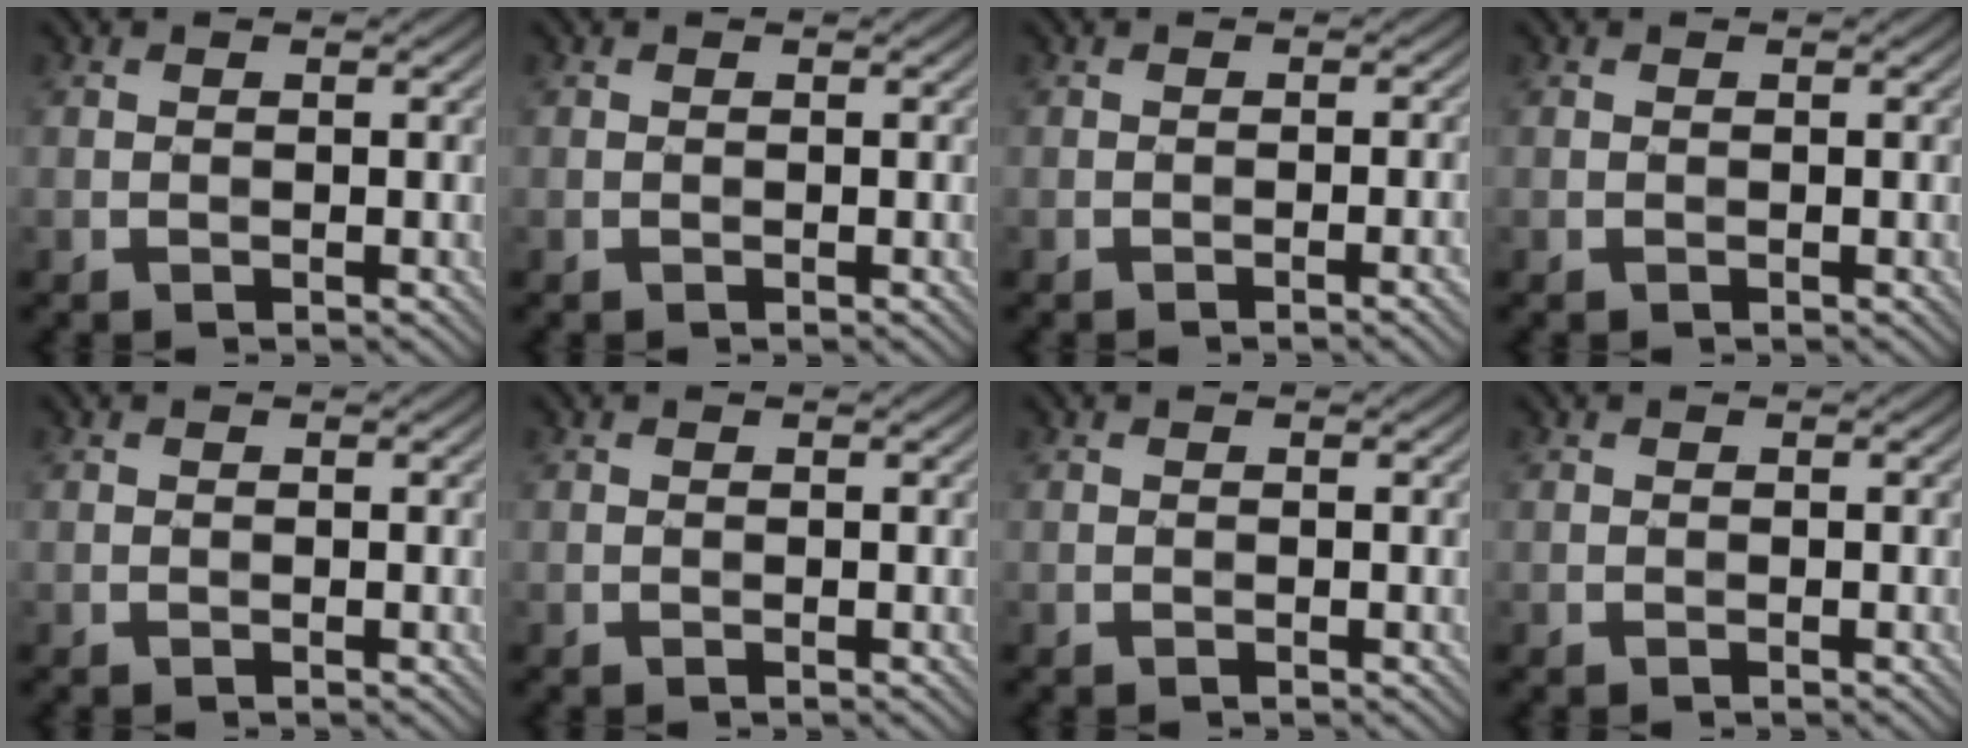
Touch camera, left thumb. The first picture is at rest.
{"total": 0.0}
{"total": 1.0, "force": [-0.6, -0.3, 0.8], "torque": [-0.012, 0.003, -0.011]}
{"total": 0.0}
{"total": 0.0}
{"total": 0.0}
{"total": 0.0}
{"total": 0.0}